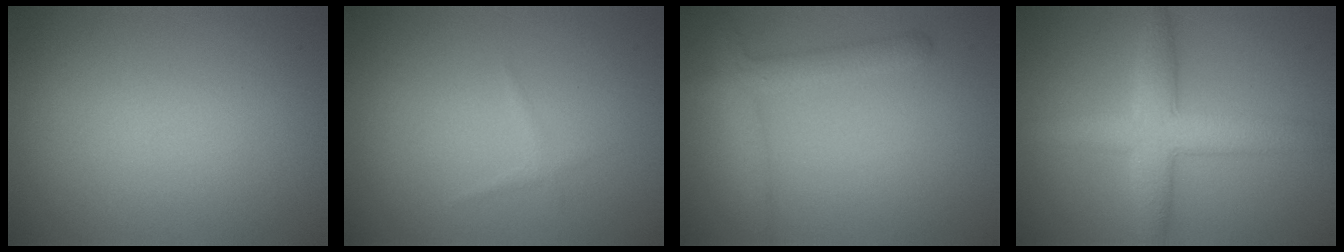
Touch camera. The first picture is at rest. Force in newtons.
{"total": 0.6, "press": 0.6, "slide": 0.0}
{"total": 2.9, "press": 2.9, "slide": 0.2}
{"total": 5.1, "press": 5.1, "slide": 0.2}